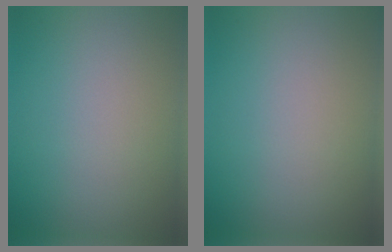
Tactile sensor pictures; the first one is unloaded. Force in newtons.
{"total": 0.0}